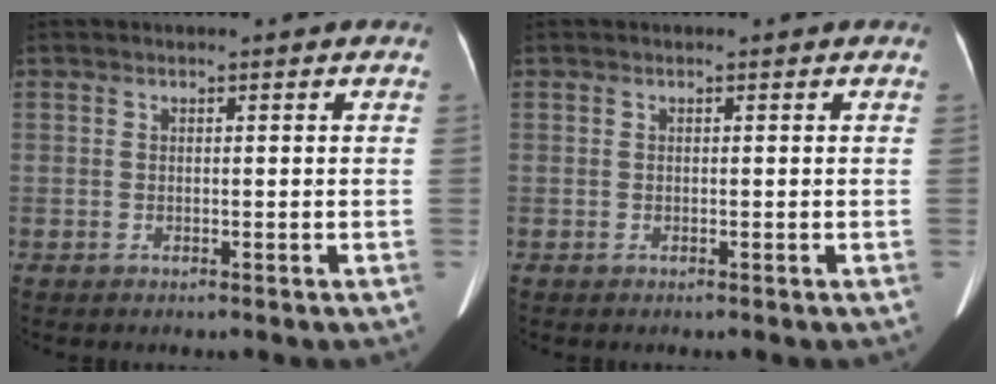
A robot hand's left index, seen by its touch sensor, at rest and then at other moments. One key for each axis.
{"total": 0.0}